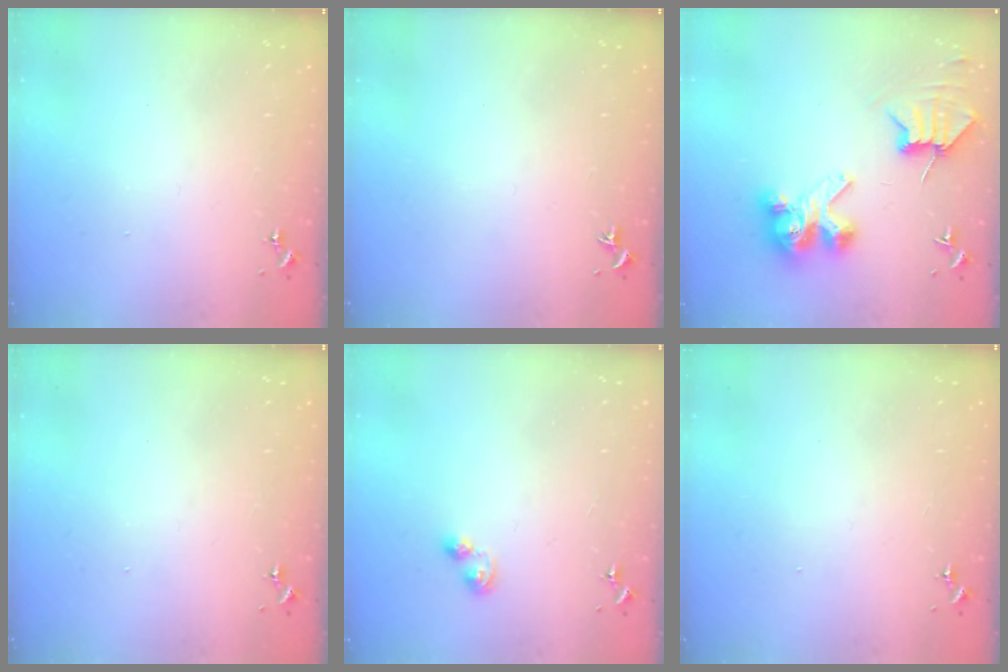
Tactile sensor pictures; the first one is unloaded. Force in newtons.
{"total": 0.0}
{"total": 8.9, "press": 8.8, "slide": 1.3}
{"total": 0.0}
{"total": 3.8, "press": 3.7, "slide": 0.6}
{"total": 0.0}